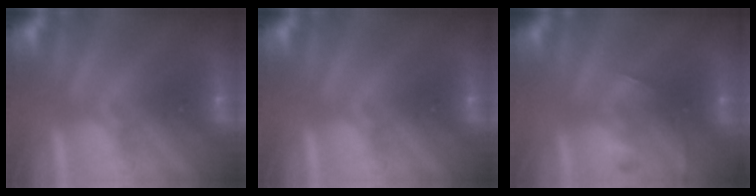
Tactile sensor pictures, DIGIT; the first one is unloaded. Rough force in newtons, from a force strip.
{"total": 0.0}
{"total": 2.4}